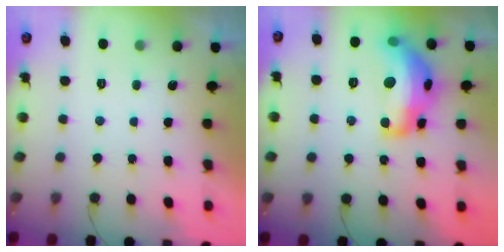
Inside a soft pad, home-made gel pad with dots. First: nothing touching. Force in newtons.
{"total": 19.8, "press": 19.8, "slide": 0.8}